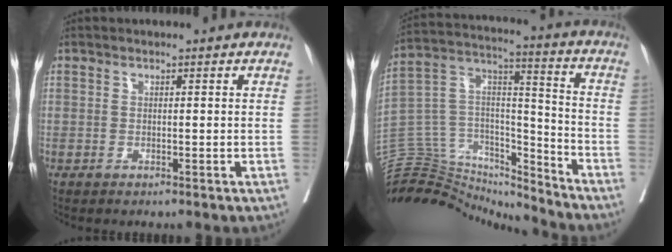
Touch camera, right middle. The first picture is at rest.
{"total": 18.5, "force": [-17.7, 4.9, 2.2], "torque": [-0.042, 0.081, -0.295]}